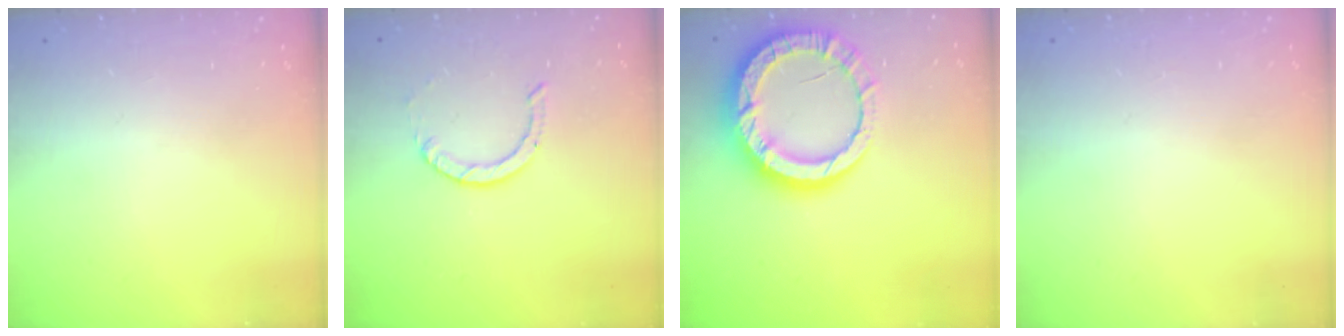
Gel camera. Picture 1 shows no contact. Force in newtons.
{"total": 2.0, "press": 2.0, "slide": 0.2}
{"total": 17.0, "press": 16.9, "slide": 1.6}
{"total": 2.5, "press": 2.5, "slide": 0.2}